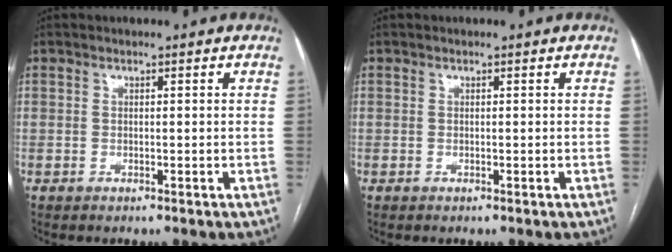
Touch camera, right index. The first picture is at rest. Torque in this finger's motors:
{"motor_torque": [0.00, 0.00, 0.00, 0.00]}